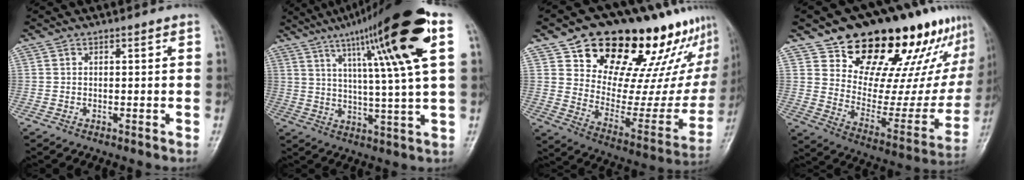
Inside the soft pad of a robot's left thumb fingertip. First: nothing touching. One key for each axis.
{"total": 22.4, "fx": 10.3, "fy": 1.4, "fz": 19.8, "tx": -0.300, "ty": -0.009, "tz": 0.157}
{"total": 29.7, "fx": 21.3, "fy": 13.6, "fz": 15.5, "tx": -0.177, "ty": -0.085, "tz": 0.304}
{"total": 28.0, "fx": 20.2, "fy": 12.5, "fz": 14.8, "tx": -0.160, "ty": -0.094, "tz": 0.291}